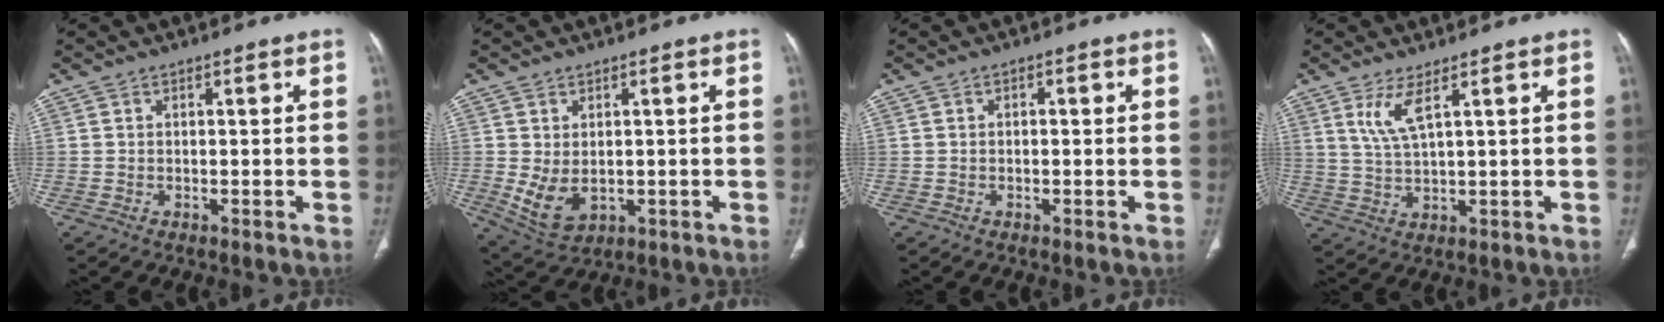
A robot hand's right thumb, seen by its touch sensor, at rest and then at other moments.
{"total": 6.6, "force": [-0.4, 4.4, 4.9], "torque": [-0.088, -0.007, 0.015]}
{"total": 1.0, "force": [0.1, 0.6, 0.8], "torque": [-0.010, 0.005, -0.001]}
{"total": 5.1, "force": [2.7, 0.9, 4.2], "torque": [-0.096, -0.022, 0.067]}